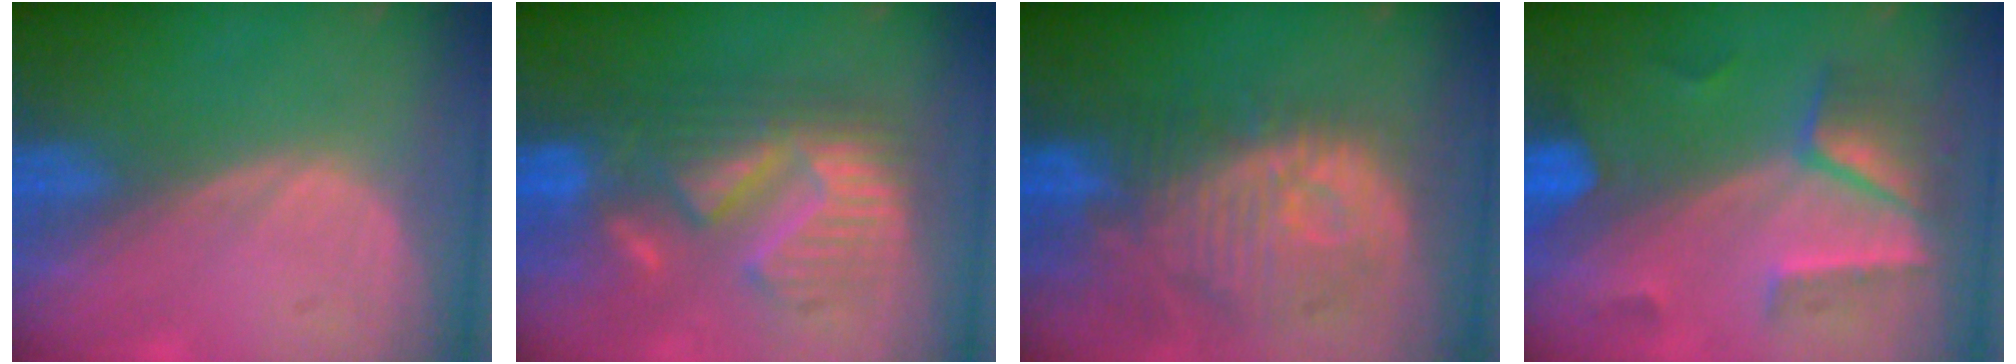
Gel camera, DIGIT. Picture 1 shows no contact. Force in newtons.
{"total": 10.4, "press": 10.4, "slide": 0.7}
{"total": 12.2, "press": 10.9, "slide": 5.4}
{"total": 6.9, "press": 6.9, "slide": 0.7}